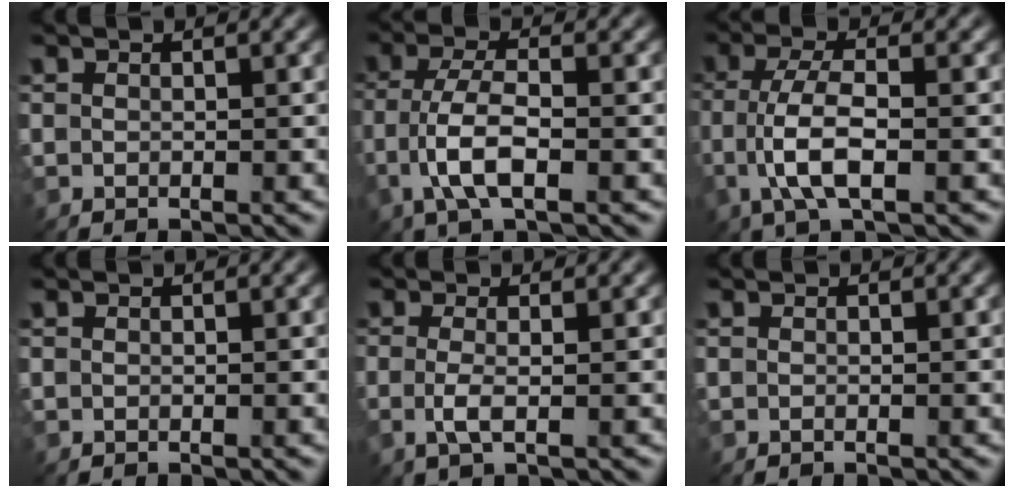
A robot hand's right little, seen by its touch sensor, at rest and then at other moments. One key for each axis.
{"total": 4.8, "fx": -1.7, "fy": 1.4, "fz": 4.3, "tx": -0.092, "ty": 0.005, "tz": -0.038}
{"total": 5.2, "fx": -1.4, "fy": 1.6, "fz": 4.8, "tx": -0.102, "ty": 0.006, "tz": -0.030}
{"total": 0.0}
{"total": 2.1, "fx": -0.4, "fy": 0.5, "fz": 2.1, "tx": -0.044, "ty": -0.004, "tz": -0.012}
{"total": 0.0}